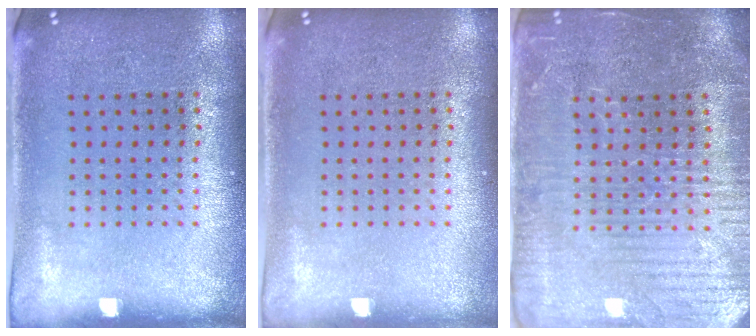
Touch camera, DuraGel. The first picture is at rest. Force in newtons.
{"total": 0.0}
{"total": 4.2, "press": 3.9, "slide": 1.5}